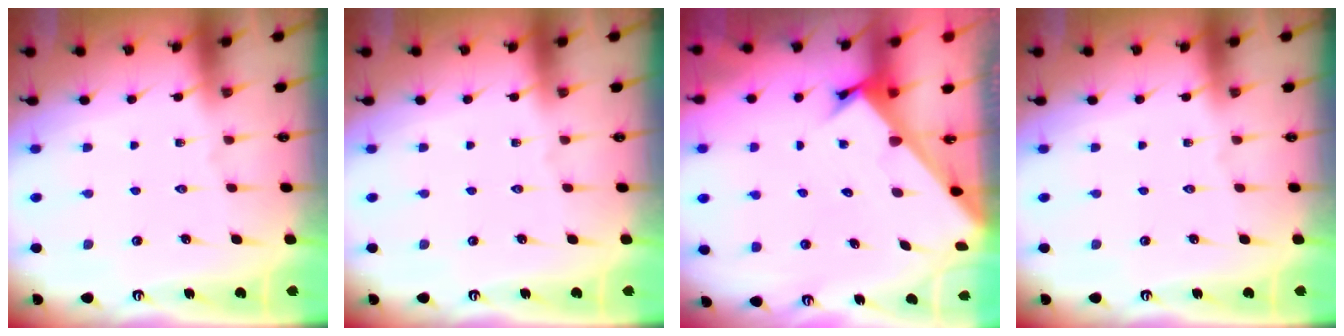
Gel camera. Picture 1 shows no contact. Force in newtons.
{"total": 0.0}
{"total": 2.7, "press": 2.7, "slide": 0.3}
{"total": 0.0}